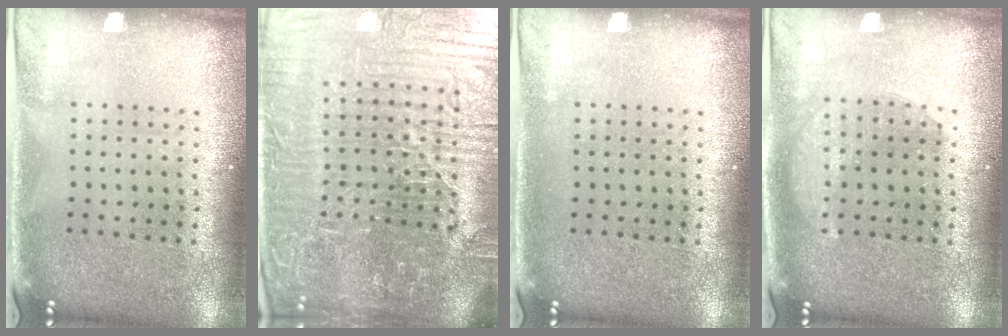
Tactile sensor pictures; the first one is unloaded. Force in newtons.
{"total": 7.8, "press": 6.9, "slide": 3.6}
{"total": 0.0}
{"total": 1.8, "press": 1.8, "slide": 0.2}